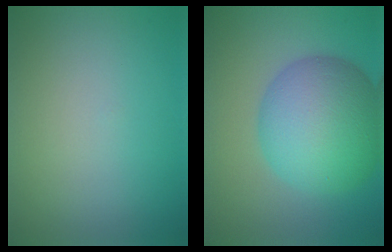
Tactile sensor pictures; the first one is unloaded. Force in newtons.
{"total": 10.6, "press": 10.6, "slide": 0.1}